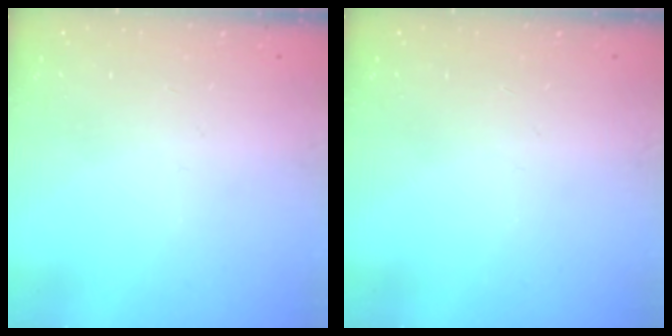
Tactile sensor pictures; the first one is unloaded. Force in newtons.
{"total": 0.0}